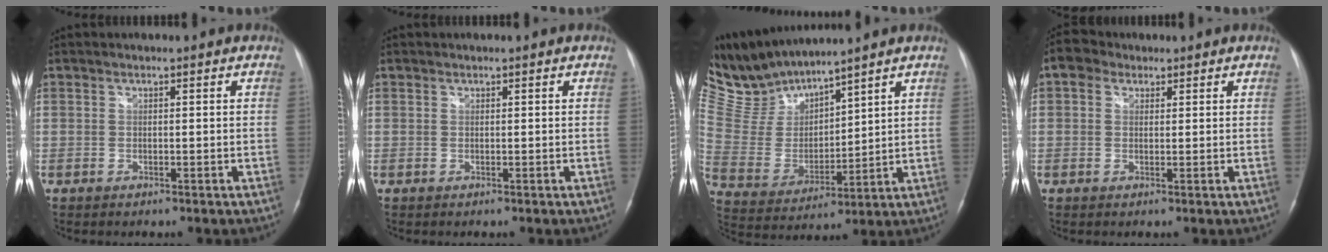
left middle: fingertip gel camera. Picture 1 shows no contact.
{"total": 0.0}
{"total": 10.4, "force": [10.3, 0.8, 1.5], "torque": [-0.065, 0.009, 0.232]}
{"total": 3.4, "force": [1.6, 2.7, 1.2], "torque": [-0.031, 0.018, 0.027]}